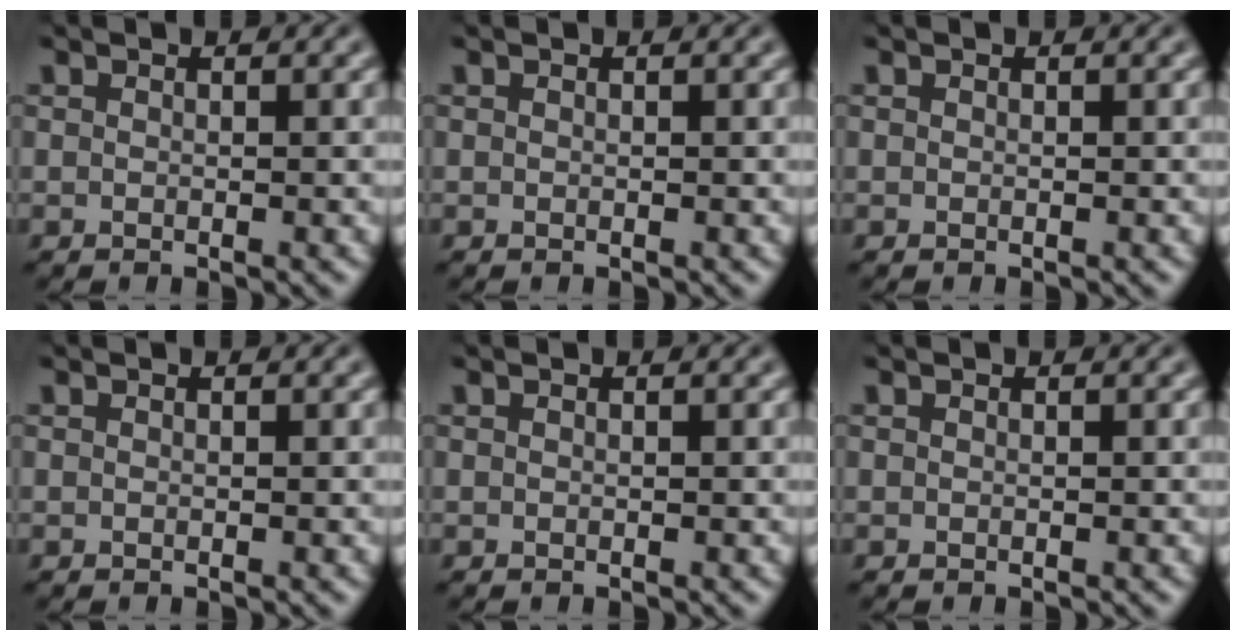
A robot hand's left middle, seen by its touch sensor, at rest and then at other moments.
{"total": 0.0}
{"total": 0.0}
{"total": 0.0}
{"total": 0.0}
{"total": 0.0}